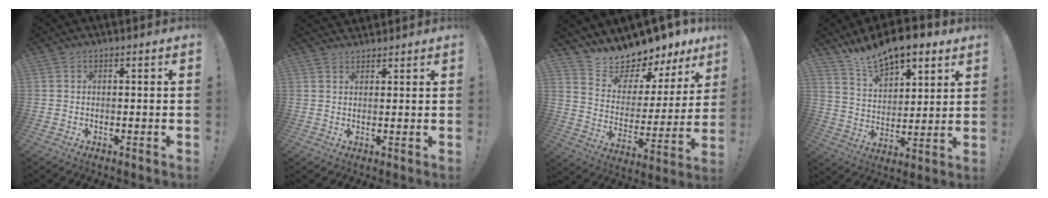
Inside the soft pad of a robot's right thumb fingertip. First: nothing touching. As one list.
[{"total": 2.5, "force": [2.3, 0.8, 0.1], "torque": [0.013, -0.017, 0.042]}, {"total": 11.1, "force": [10.7, 2.8, 1.2], "torque": [-0.032, -0.112, 0.186]}, {"total": 13.3, "force": [10.8, 5.3, 5.6], "torque": [-0.096, -0.077, 0.195]}]